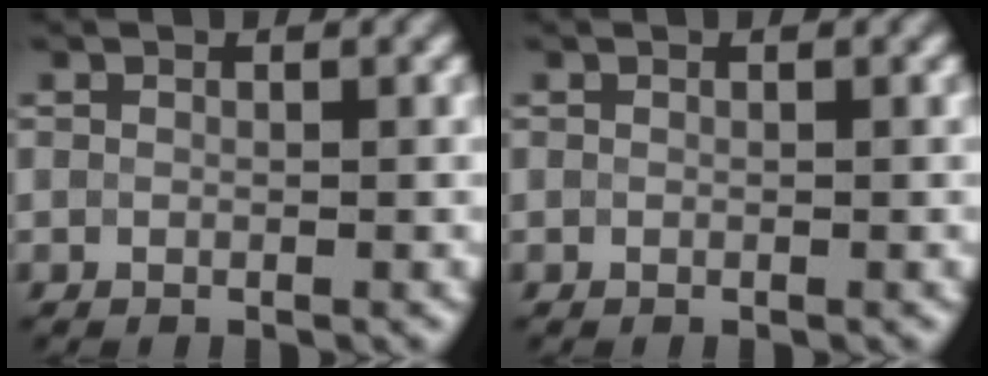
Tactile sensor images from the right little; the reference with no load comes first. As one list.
[{"total": 0.0}]